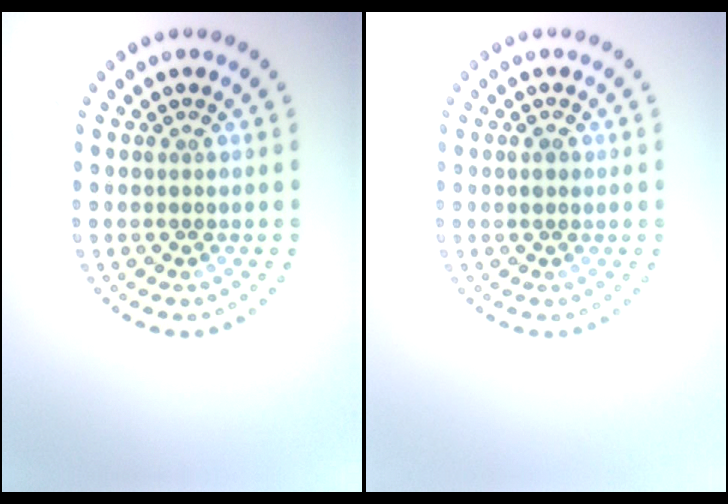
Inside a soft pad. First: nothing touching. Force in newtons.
{"total": 1.1, "press": 1.1, "slide": 0.2}